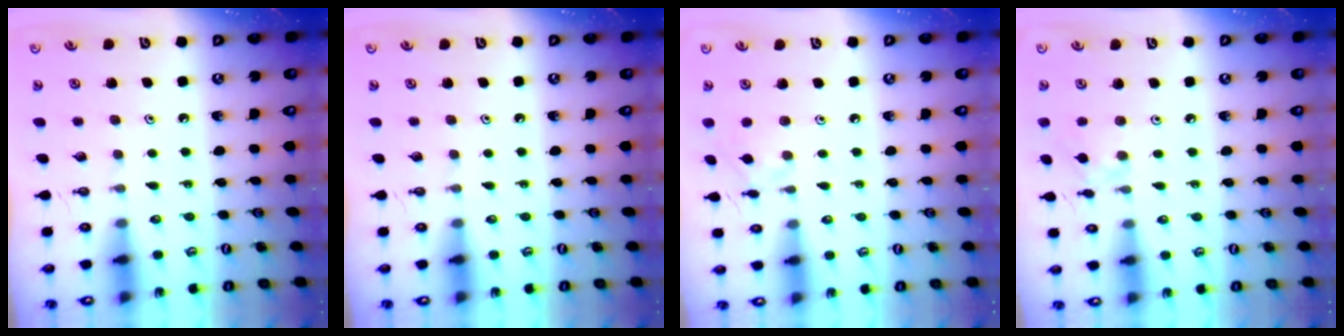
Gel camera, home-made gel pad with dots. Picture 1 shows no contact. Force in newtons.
{"total": 0.0}
{"total": 1.5, "press": 1.4, "slide": 0.5}
{"total": 3.0, "press": 2.9, "slide": 0.6}